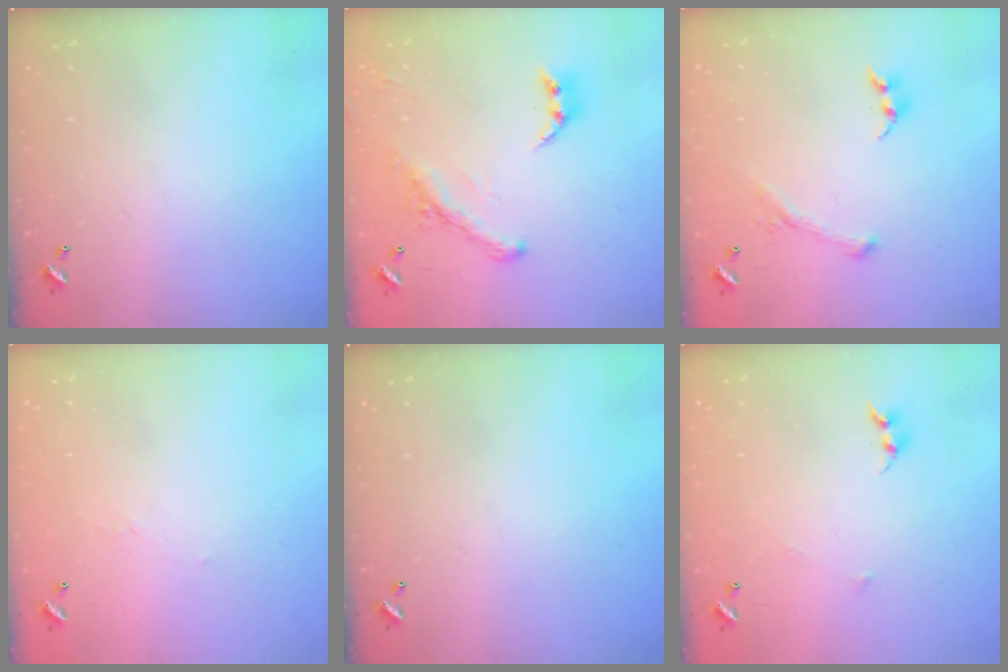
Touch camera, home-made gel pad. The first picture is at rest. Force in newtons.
{"total": 2.9, "press": 2.5, "slide": 1.4}
{"total": 2.9, "press": 2.7, "slide": 0.9}
{"total": 6.1, "press": 6.1, "slide": 0.6}
{"total": 0.0}
{"total": 5.2, "press": 5.1, "slide": 0.8}